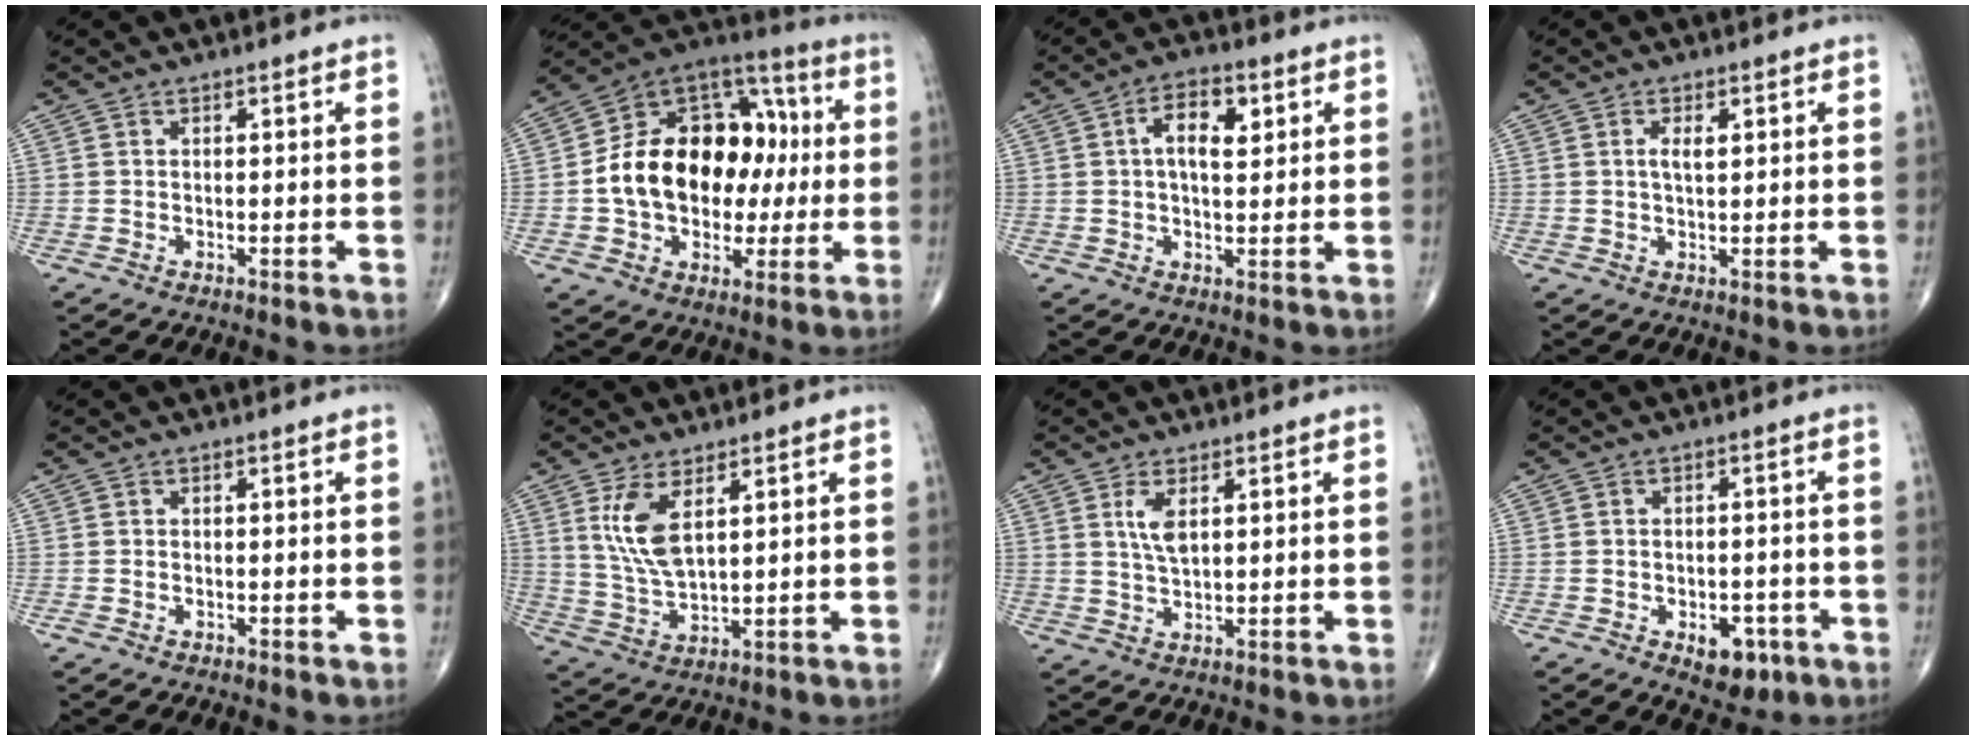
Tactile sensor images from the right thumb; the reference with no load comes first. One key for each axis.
{"total": 22.5, "fx": -0.1, "fy": 15.7, "fz": 16.2, "tx": -0.227, "ty": 0.041, "tz": 0.001}
{"total": 7.5, "fx": 2.2, "fy": 3.7, "fz": 6.2, "tx": -0.087, "ty": 0.004, "tz": 0.032}
{"total": 2.8, "fx": 0.8, "fy": 1.2, "fz": 2.4, "tx": -0.040, "ty": -0.001, "tz": 0.012}
{"total": 0.7, "fx": -0.4, "fy": 0.4, "fz": 0.4, "tx": -0.012, "ty": 0.002, "tz": -0.008}
{"total": 8.2, "fx": 3.2, "fy": 3.4, "fz": 6.7, "tx": -0.131, "ty": -0.018, "tz": 0.075}
{"total": 3.9, "fx": 1.4, "fy": 1.6, "fz": 3.3, "tx": -0.063, "ty": -0.007, "tz": 0.030}
{"total": 6.7, "fx": -3.0, "fy": 4.1, "fz": 4.4, "tx": -0.037, "ty": 0.014, "tz": -0.032}